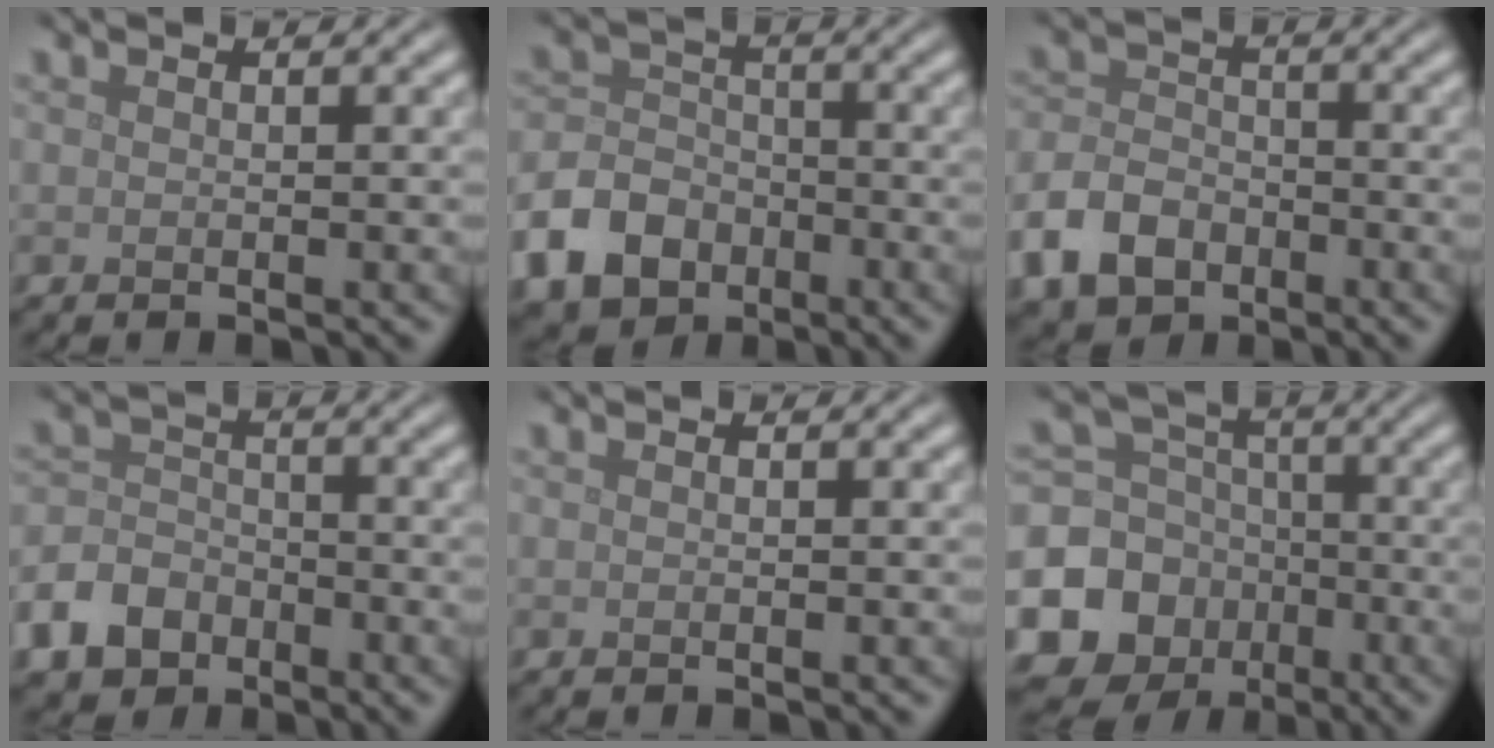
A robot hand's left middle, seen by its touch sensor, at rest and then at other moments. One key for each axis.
{"total": 8.1, "fx": -4.3, "fy": 6.1, "fz": 3.1, "tx": -0.062, "ty": -0.011, "tz": -0.096}
{"total": 5.6, "fx": -3.0, "fy": 4.0, "fz": 2.6, "tx": -0.060, "ty": 0.001, "tz": -0.067}
{"total": 5.8, "fx": -3.4, "fy": 4.2, "fz": 2.1, "tx": -0.040, "ty": 0.001, "tz": -0.076}
{"total": 0.0}
{"total": 12.6, "fx": -4.9, "fy": 11.0, "fz": 3.8, "tx": -0.099, "ty": -0.035, "tz": -0.105}